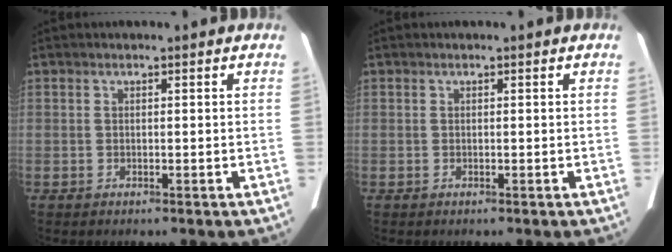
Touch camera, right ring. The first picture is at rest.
{"total": 0.0}